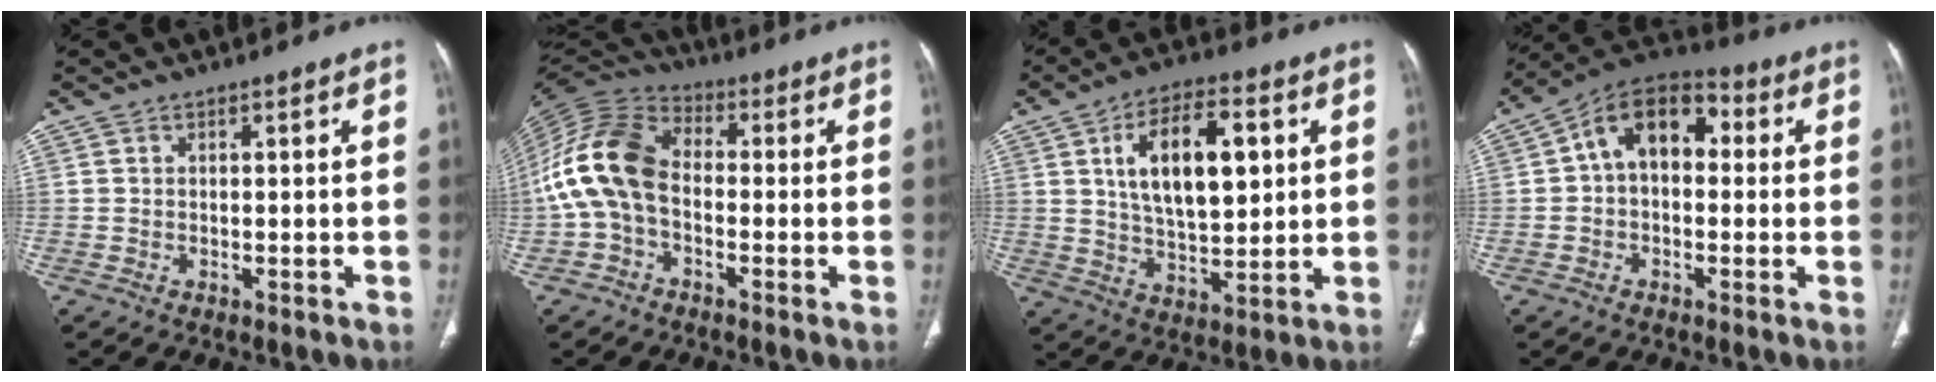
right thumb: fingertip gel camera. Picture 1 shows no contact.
{"total": 13.9, "force": [-1.5, 9.2, 10.3], "torque": [-0.212, 0.034, -0.039]}
{"total": 15.7, "force": [4.1, 7.7, 13.1], "torque": [-0.195, -0.008, 0.072]}
{"total": 12.1, "force": [1.5, 7.8, 9.1], "torque": [-0.121, 0.037, 0.009]}